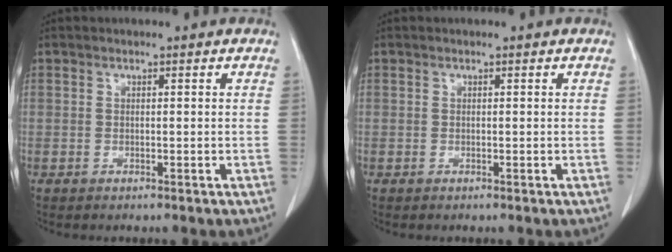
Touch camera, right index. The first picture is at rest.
{"total": 0.0}